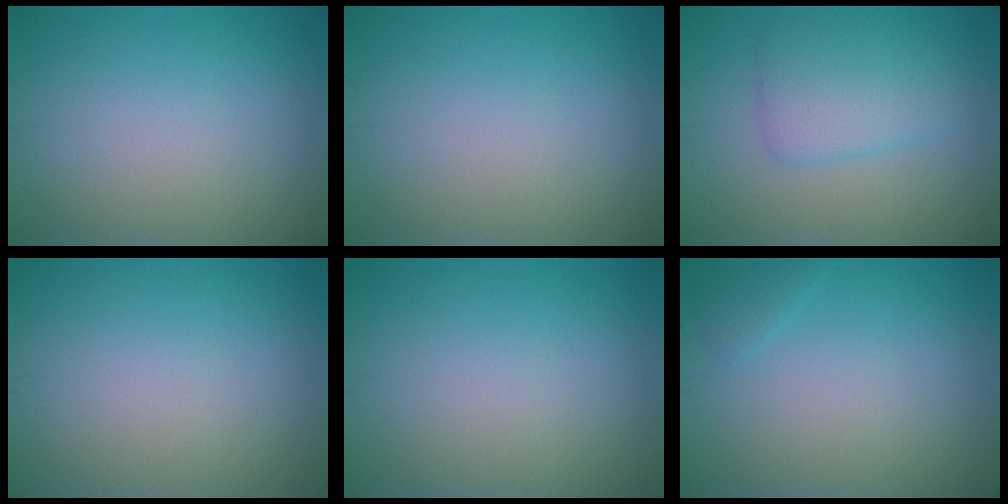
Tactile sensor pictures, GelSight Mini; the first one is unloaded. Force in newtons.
{"total": 0.0}
{"total": 3.7, "press": 3.7, "slide": 0.1}
{"total": 0.0}
{"total": 0.0}
{"total": 0.9, "press": 0.9, "slide": 0.1}